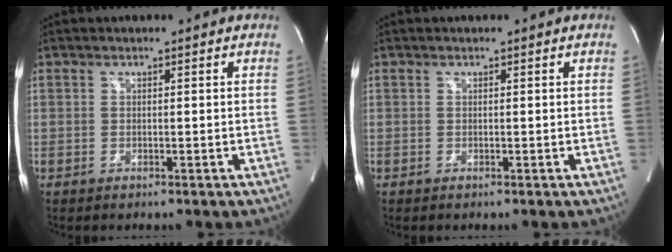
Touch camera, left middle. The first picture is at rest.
{"total": 0.0}